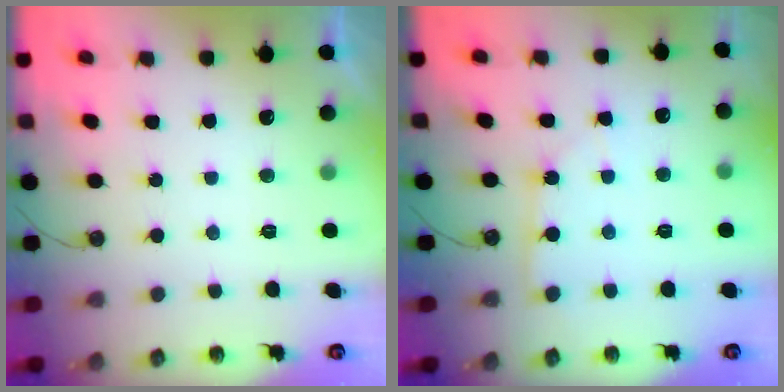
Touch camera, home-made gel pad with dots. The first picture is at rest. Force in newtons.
{"total": 3.2, "press": 3.2, "slide": 0.5}